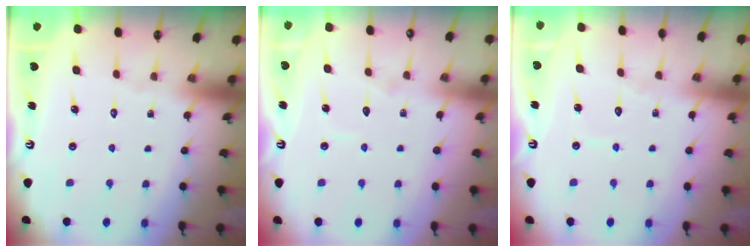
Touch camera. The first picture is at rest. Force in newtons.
{"total": 4.7, "press": 4.6, "slide": 0.4}
{"total": 4.6, "press": 4.6, "slide": 0.5}